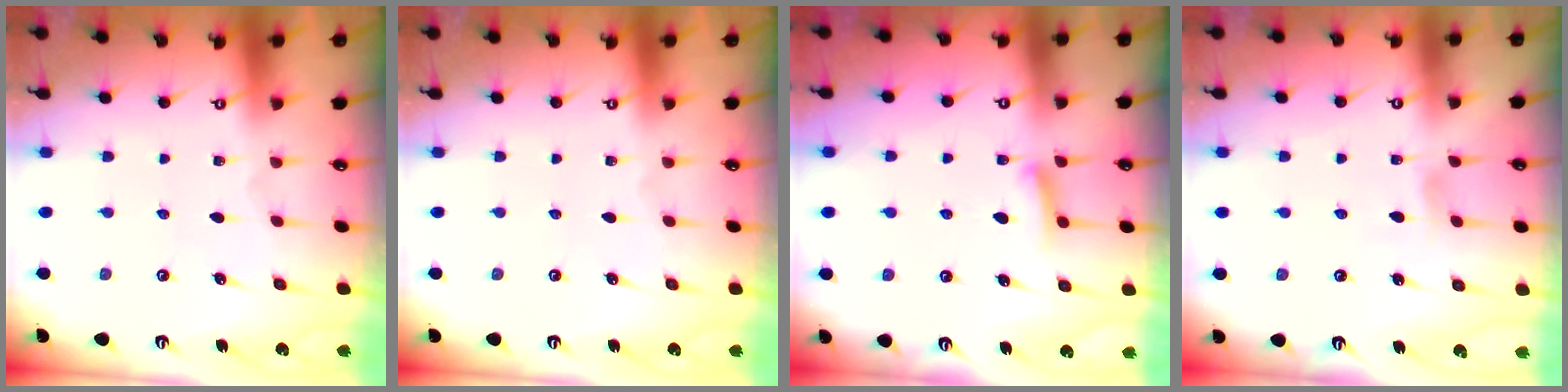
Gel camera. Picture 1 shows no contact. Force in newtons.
{"total": 0.0}
{"total": 5.7, "press": 5.7, "slide": 0.7}
{"total": 5.4, "press": 5.3, "slide": 0.7}